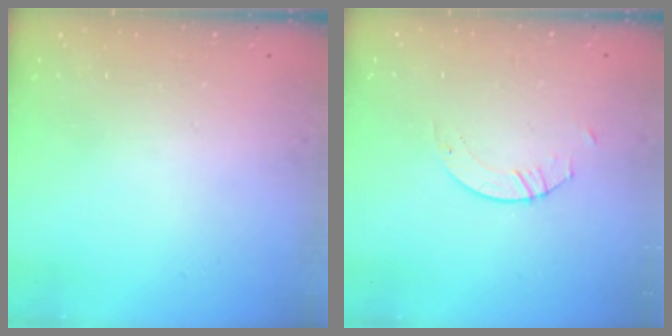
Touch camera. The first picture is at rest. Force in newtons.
{"total": 2.6, "press": 2.6, "slide": 0.2}